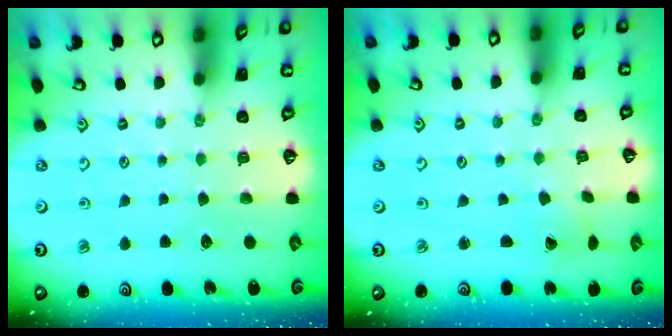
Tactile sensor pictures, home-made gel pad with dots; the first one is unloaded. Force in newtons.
{"total": 0.6, "press": 0.6, "slide": 0.0}